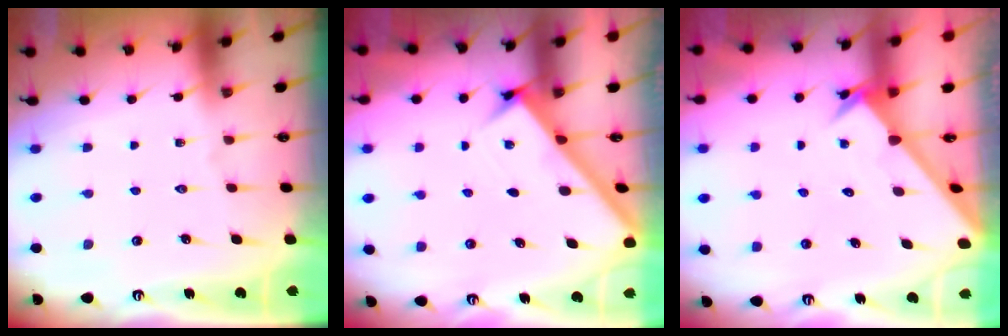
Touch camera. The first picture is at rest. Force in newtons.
{"total": 2.8, "press": 2.7, "slide": 0.4}
{"total": 2.5, "press": 2.5, "slide": 0.2}